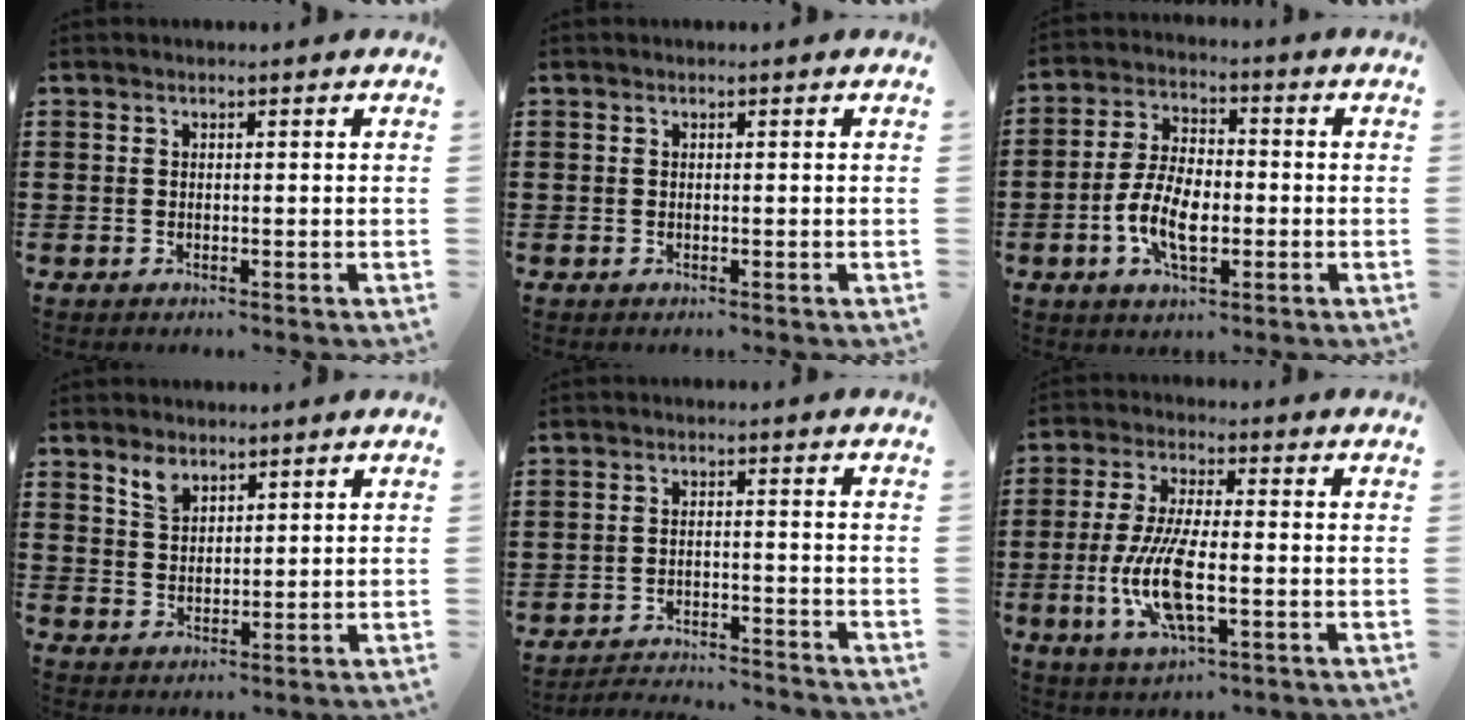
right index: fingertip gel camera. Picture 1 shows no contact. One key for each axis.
{"total": 0.0}
{"total": 7.9, "fx": -2.2, "fy": 4.0, "fz": 6.4, "tx": -0.144, "ty": 0.000, "tz": -0.046}
{"total": 3.5, "fx": 2.6, "fy": 1.8, "fz": 1.4, "tx": -0.027, "ty": 0.002, "tz": 0.048}
{"total": 3.1, "fx": -3.1, "fy": 0.1, "fz": 0.4, "tx": -0.013, "ty": 0.002, "tz": -0.067}
{"total": 10.4, "fx": -2.7, "fy": 3.4, "fz": 9.4, "tx": -0.209, "ty": -0.014, "tz": -0.052}